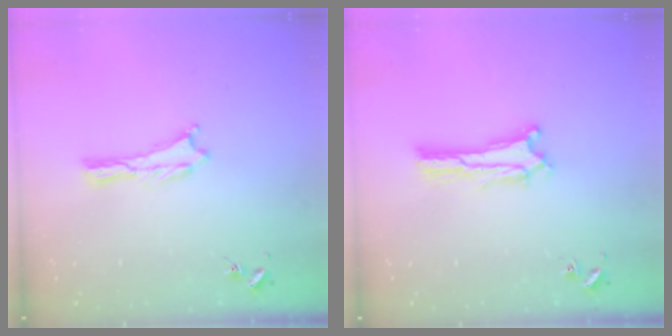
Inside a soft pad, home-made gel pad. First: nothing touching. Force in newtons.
{"total": 0.7, "press": 0.6, "slide": 0.2}